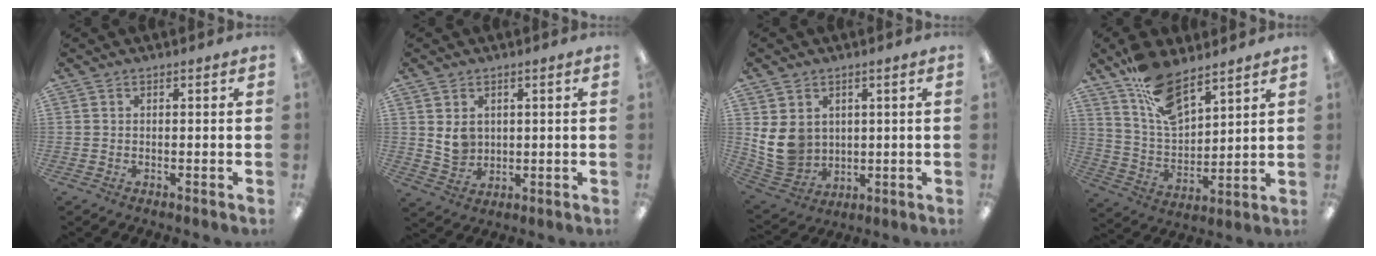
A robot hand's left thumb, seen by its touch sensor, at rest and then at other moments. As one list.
[{"total": 5.1, "force": [1.8, 4.1, 2.4], "torque": [-0.030, -0.004, 0.033]}, {"total": 9.5, "force": [1.9, 8.4, 4.2], "torque": [-0.102, -0.013, 0.043]}, {"total": 14.0, "force": [10.1, 6.0, 7.7], "torque": [-0.144, -0.052, 0.187]}]